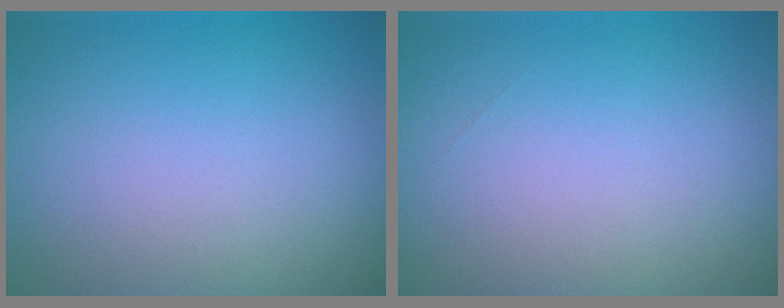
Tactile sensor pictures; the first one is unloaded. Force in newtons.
{"total": 0.0}